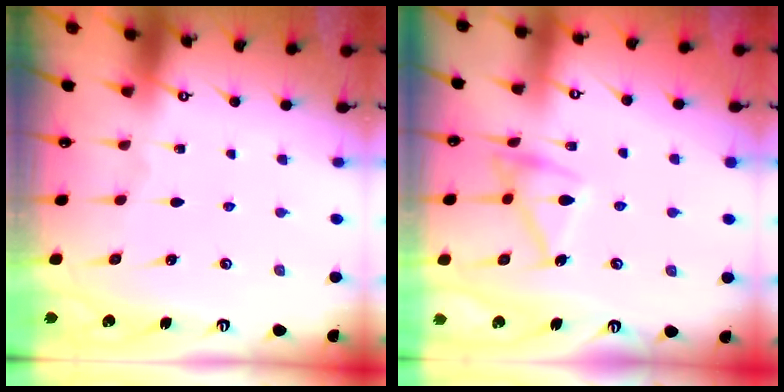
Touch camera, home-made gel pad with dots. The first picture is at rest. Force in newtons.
{"total": 14.5, "press": 14.5, "slide": 0.7}